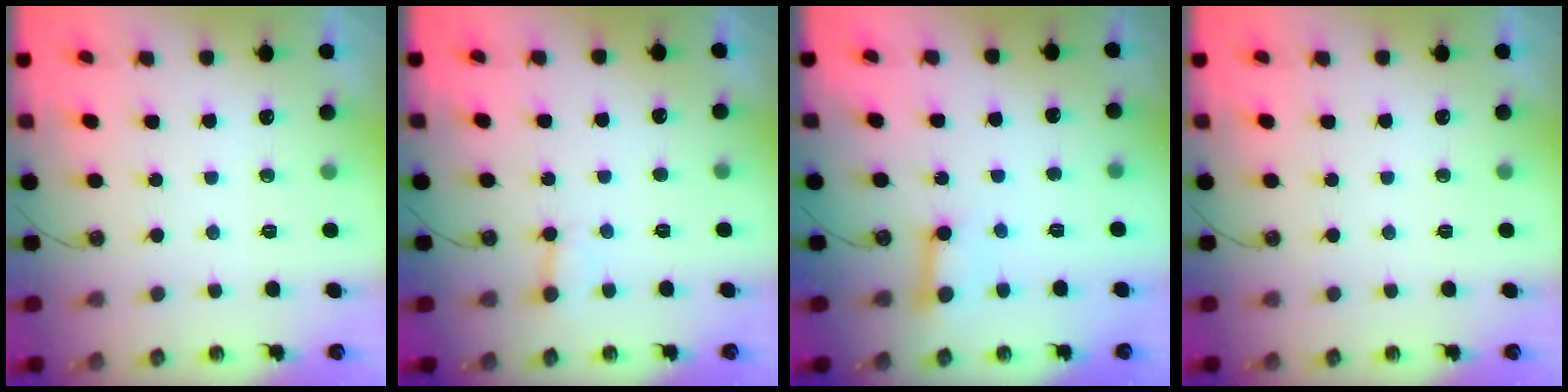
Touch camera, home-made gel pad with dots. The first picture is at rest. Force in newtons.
{"total": 4.9, "press": 4.8, "slide": 0.7}
{"total": 4.8, "press": 4.8, "slide": 0.4}
{"total": 0.0}